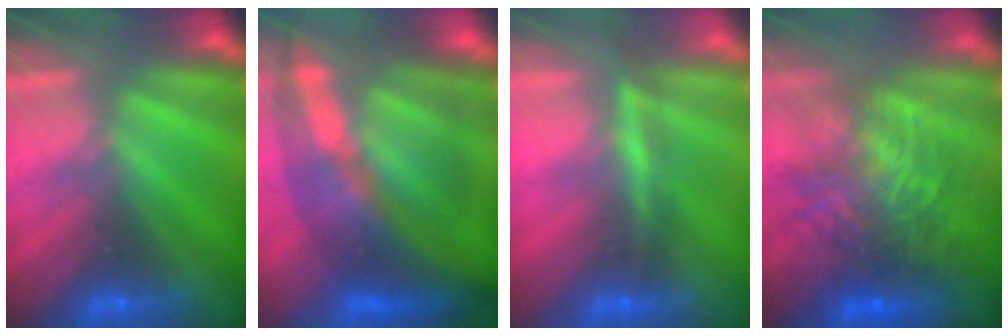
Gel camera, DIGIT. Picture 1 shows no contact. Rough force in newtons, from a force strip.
{"total": 10.8}
{"total": 4.5}
{"total": 7.2}